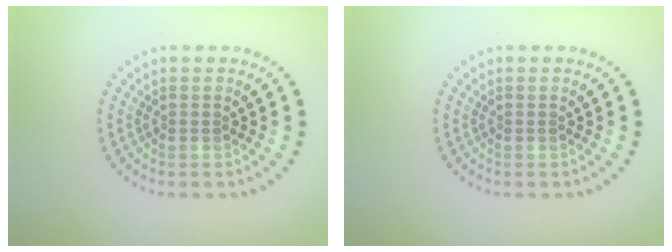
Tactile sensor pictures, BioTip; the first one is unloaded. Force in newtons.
{"total": 0.0}